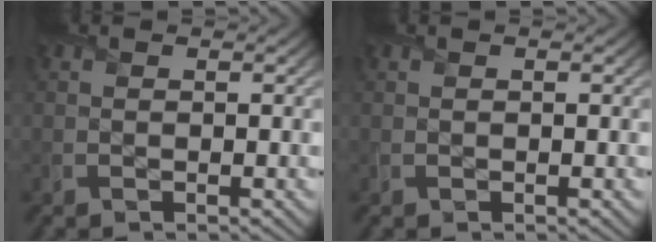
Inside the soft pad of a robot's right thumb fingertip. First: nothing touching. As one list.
[{"total": 0.0}]